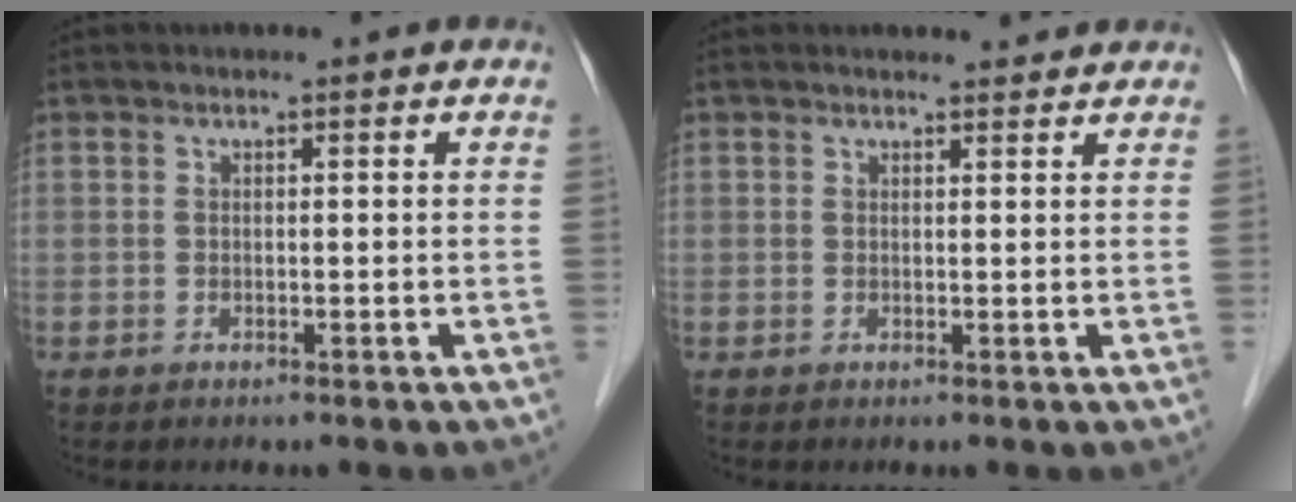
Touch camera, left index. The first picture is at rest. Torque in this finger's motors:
{"motor_torque": [-0.70, -1.44, 0.03, 0.00]}